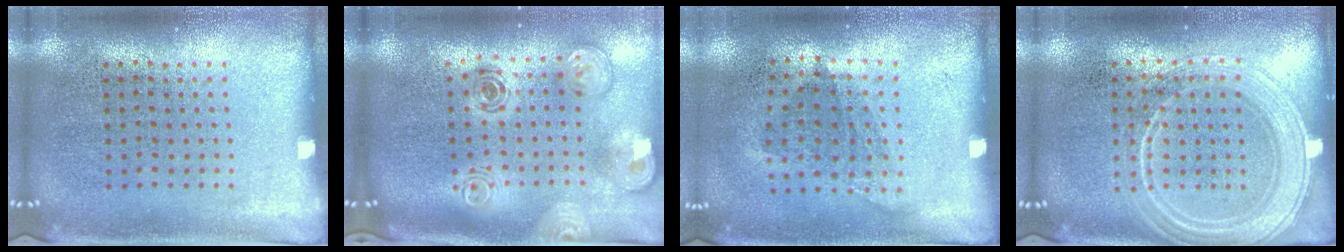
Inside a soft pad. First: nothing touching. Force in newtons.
{"total": 2.1, "press": 1.7, "slide": 1.2}
{"total": 1.1, "press": 0.8, "slide": 0.7}
{"total": 2.2, "press": 2.1, "slide": 0.4}